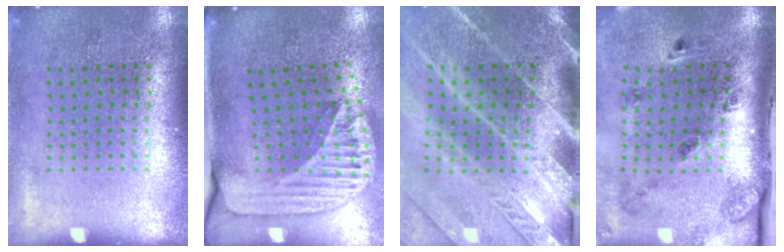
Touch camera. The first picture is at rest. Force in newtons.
{"total": 2.6, "press": 1.8, "slide": 1.9}
{"total": 3.8, "press": 3.2, "slide": 2.1}
{"total": 2.0, "press": 1.6, "slide": 1.3}